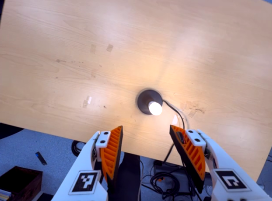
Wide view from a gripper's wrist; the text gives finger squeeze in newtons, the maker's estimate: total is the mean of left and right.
{"total": 0.0}